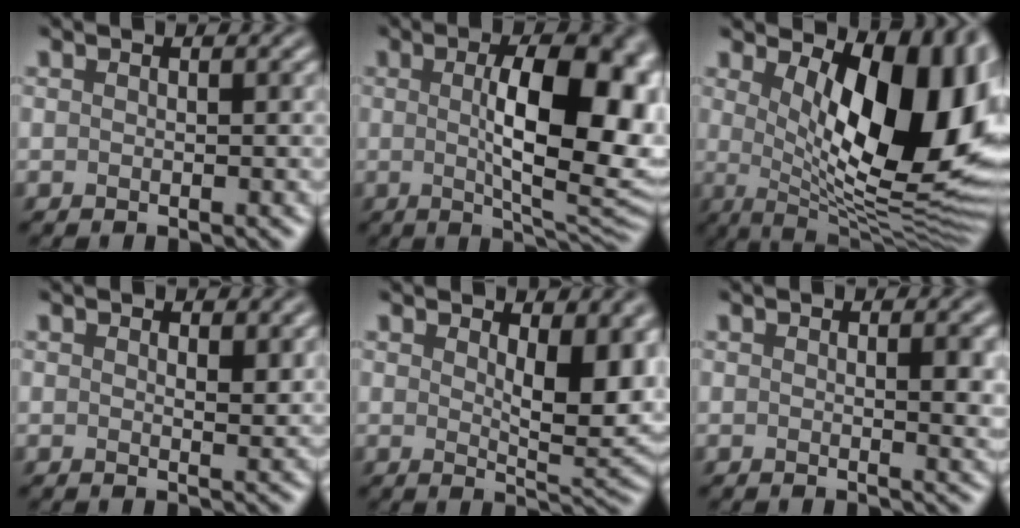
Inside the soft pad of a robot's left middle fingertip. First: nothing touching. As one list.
[{"total": 11.6, "force": [1.0, 3.7, 10.9], "torque": [-0.146, 0.001, 0.020]}, {"total": 13.8, "force": [2.9, 6.0, 12.1], "torque": [-0.135, -0.011, 0.048]}, {"total": 1.3, "force": [0.8, 0.4, 0.9], "torque": [-0.011, -0.004, 0.015]}, {"total": 6.2, "force": [1.7, 2.5, 5.4], "torque": [-0.078, -0.008, 0.034]}, {"total": 2.4, "force": [0.4, 0.5, 2.3], "torque": [-0.027, -0.003, 0.005]}]